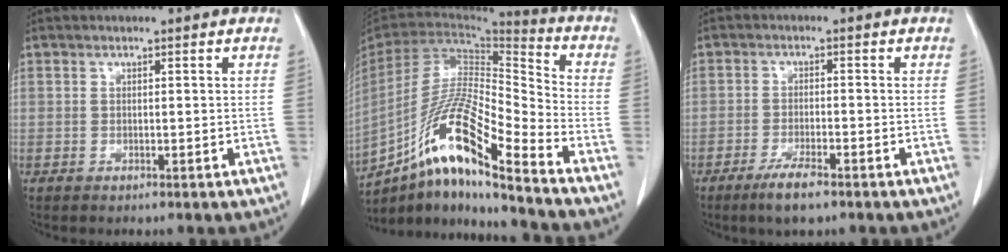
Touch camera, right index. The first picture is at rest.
{"total": 18.2, "force": [-12.4, 0.9, 13.3], "torque": [-0.276, -0.008, -0.228]}
{"total": 4.7, "force": [-3.3, 0.7, 3.3], "torque": [-0.068, -0.008, -0.057]}